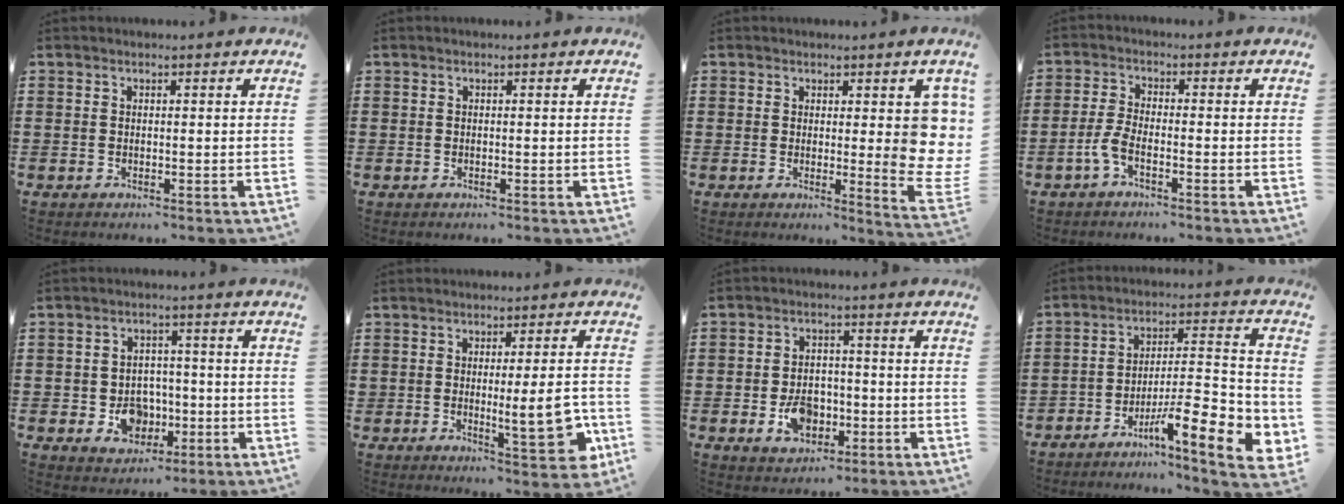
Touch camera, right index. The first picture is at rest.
{"total": 0.0}
{"total": 6.4, "force": [1.4, 2.6, 5.7], "torque": [-0.059, -0.016, 0.022]}
{"total": 3.3, "force": [-1.9, 1.0, 2.5], "torque": [-0.071, -0.006, -0.043]}
{"total": 5.8, "force": [-1.6, 4.9, 2.5], "torque": [-0.047, 0.012, -0.028]}
{"total": 8.5, "force": [-1.1, 2.3, 8.1], "torque": [-0.102, -0.017, -0.016]}
{"total": 6.0, "force": [-2.0, 4.3, 3.7], "torque": [-0.064, 0.001, -0.040]}
{"total": 10.7, "force": [-6.6, 2.3, 8.1], "torque": [-0.117, 0.002, -0.119]}